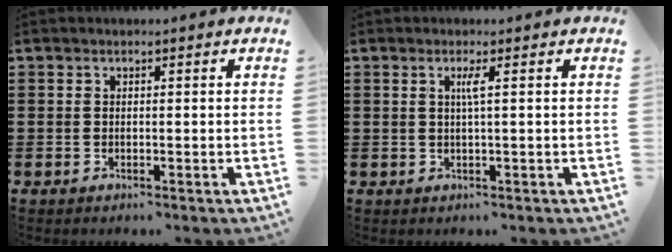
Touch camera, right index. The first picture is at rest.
{"total": 1.7, "force": [0.3, -0.3, 1.7], "torque": [-0.031, -0.004, 0.002]}